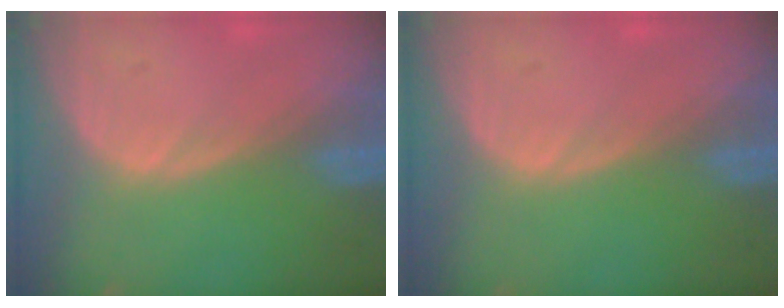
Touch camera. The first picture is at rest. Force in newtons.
{"total": 0.0}